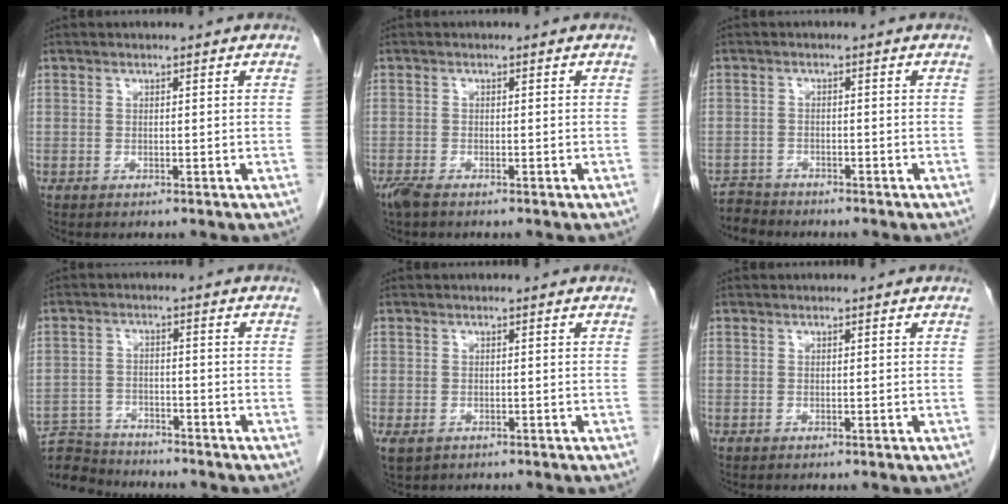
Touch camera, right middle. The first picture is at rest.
{"total": 2.3, "force": [-1.8, 0.6, 1.4], "torque": [-0.037, -0.008, -0.033]}
{"total": 3.1, "force": [-2.9, 0.5, -0.8], "torque": [0.015, -0.010, -0.055]}
{"total": 9.1, "force": [-8.9, 1.6, 0.8], "torque": [-0.016, 0.005, -0.153]}
{"total": 2.1, "force": [-1.0, 1.4, 1.2], "torque": [-0.028, -0.005, -0.009]}
{"total": 0.0}